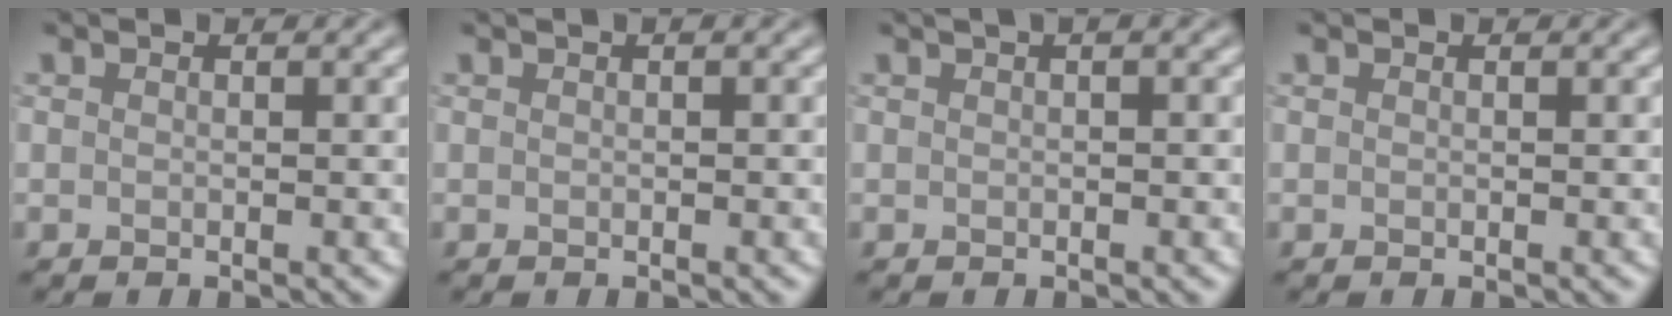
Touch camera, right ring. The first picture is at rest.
{"total": 0.6, "force": [0.3, 0.1, 0.6], "torque": [-0.009, 0.006, 0.005]}
{"total": 1.6, "force": [0.8, 0.4, 1.4], "torque": [-0.022, 0.002, 0.008]}
{"total": 0.0}